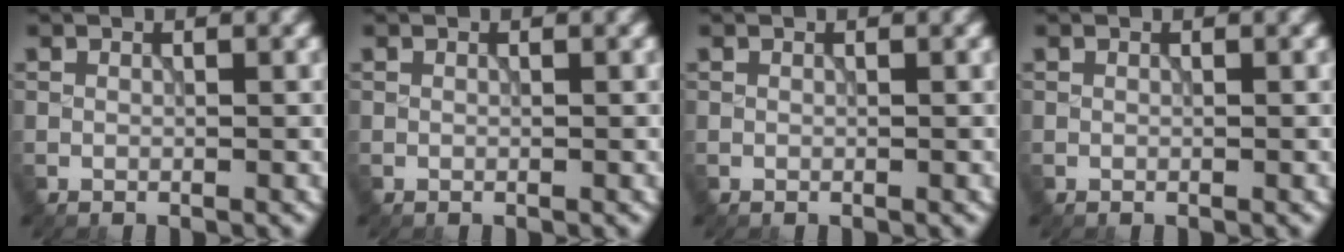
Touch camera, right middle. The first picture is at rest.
{"total": 0.0}
{"total": 0.0}
{"total": 0.0}